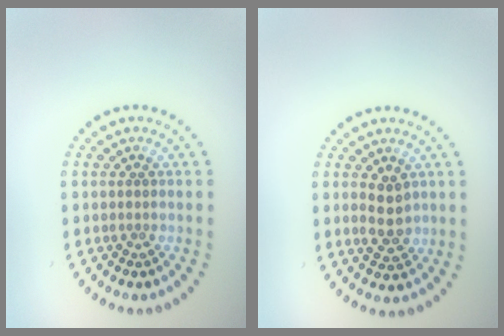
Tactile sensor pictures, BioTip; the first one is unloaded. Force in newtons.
{"total": 2.4, "press": 2.3, "slide": 0.6}